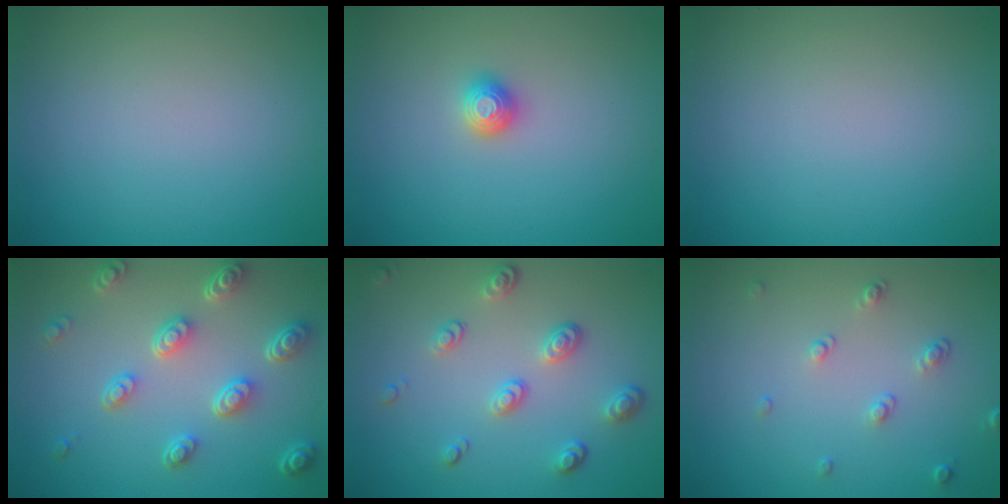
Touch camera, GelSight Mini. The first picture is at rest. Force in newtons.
{"total": 1.3, "press": 1.2, "slide": 0.4}
{"total": 0.0}
{"total": 5.3, "press": 4.0, "slide": 3.5}
{"total": 3.2, "press": 2.6, "slide": 1.8}
{"total": 1.5, "press": 1.0, "slide": 1.1}